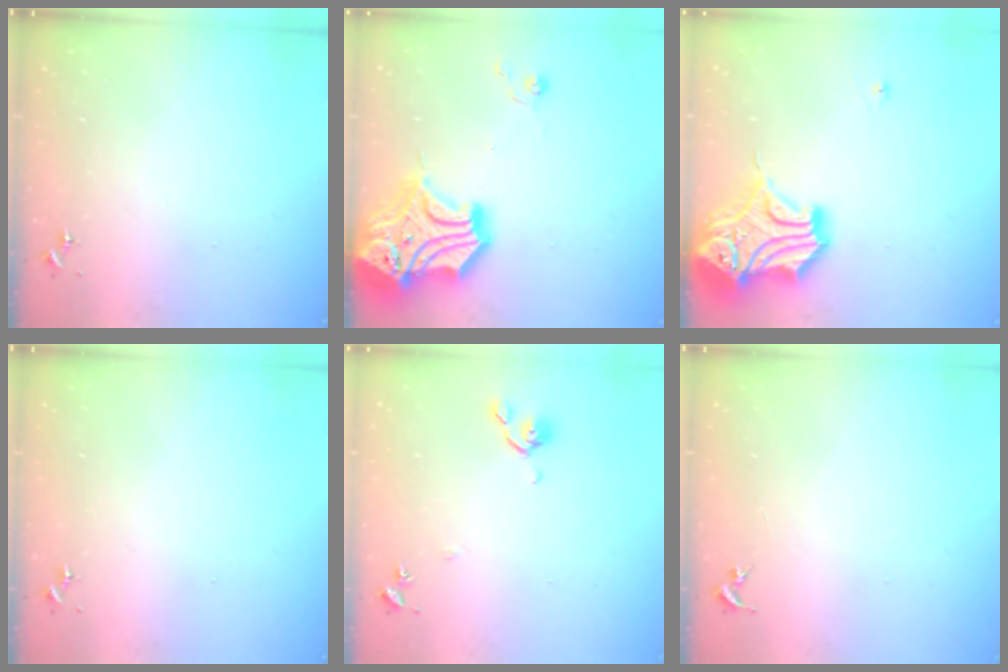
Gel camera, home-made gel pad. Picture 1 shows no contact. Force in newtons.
{"total": 21.9, "press": 21.7, "slide": 2.9}
{"total": 19.9, "press": 19.7, "slide": 3.3}
{"total": 0.0}
{"total": 6.7, "press": 6.6, "slide": 1.0}
{"total": 0.0}